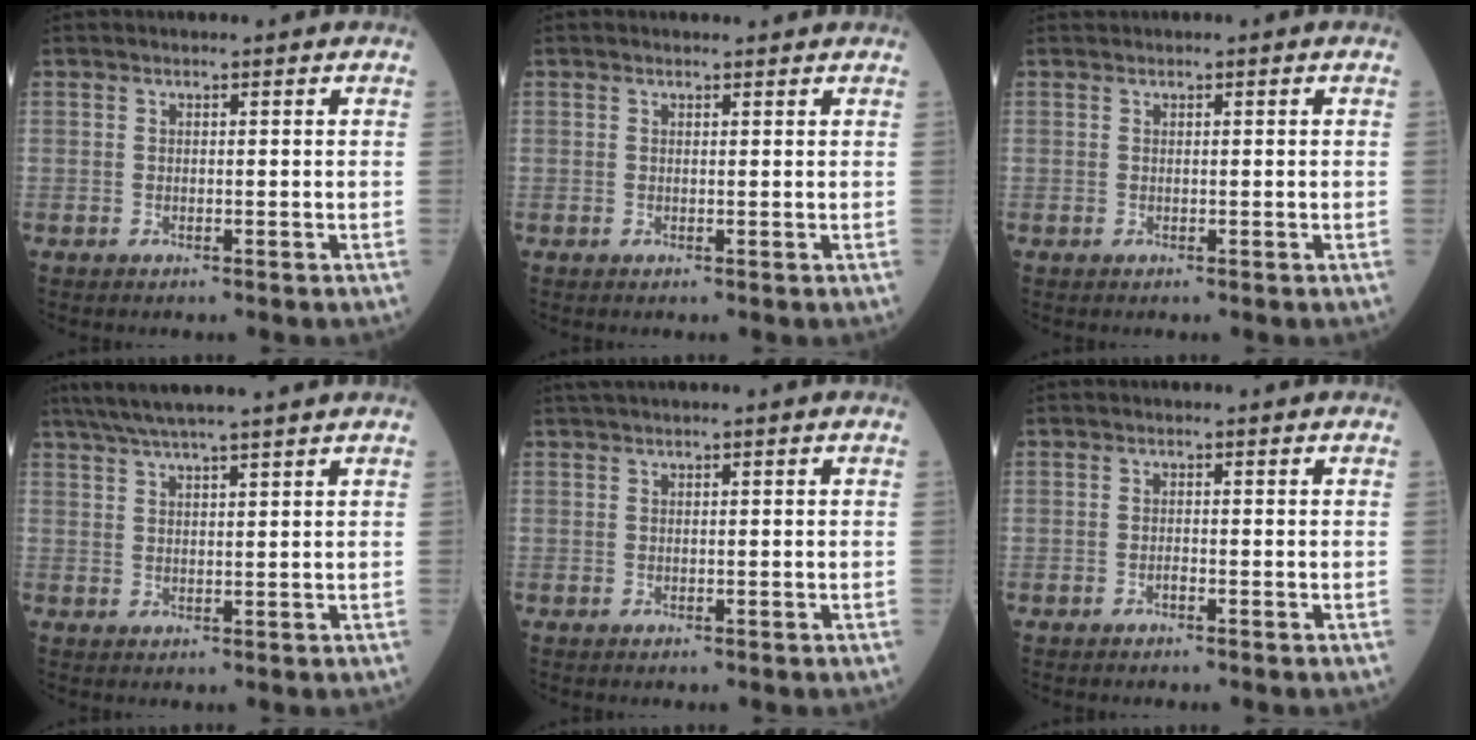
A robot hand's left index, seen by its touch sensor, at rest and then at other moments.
{"total": 1.1, "force": [1.1, 0.1, 0.1], "torque": [-0.012, 0.001, 0.013]}
{"total": 0.0}
{"total": 9.2, "force": [7.7, -0.9, 4.9], "torque": [-0.080, 0.028, 0.115]}
{"total": 1.0, "force": [0.6, -0.1, 0.8], "torque": [-0.021, 0.017, 0.016]}
{"total": 0.6, "force": [-0.5, 0.1, 0.4], "torque": [-0.010, 0.001, -0.008]}